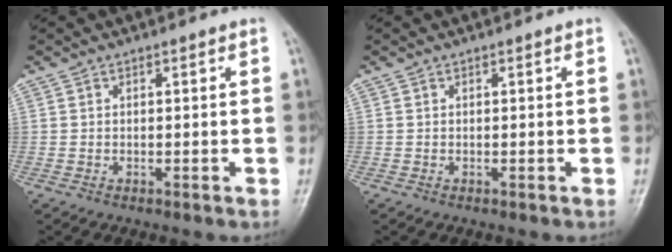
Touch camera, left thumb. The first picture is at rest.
{"total": 0.0}